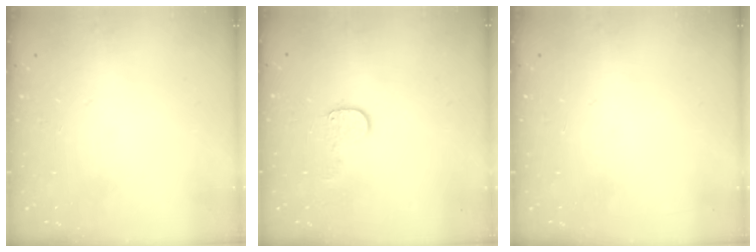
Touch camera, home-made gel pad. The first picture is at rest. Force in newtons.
{"total": 5.5, "press": 5.5, "slide": 0.5}
{"total": 0.0}